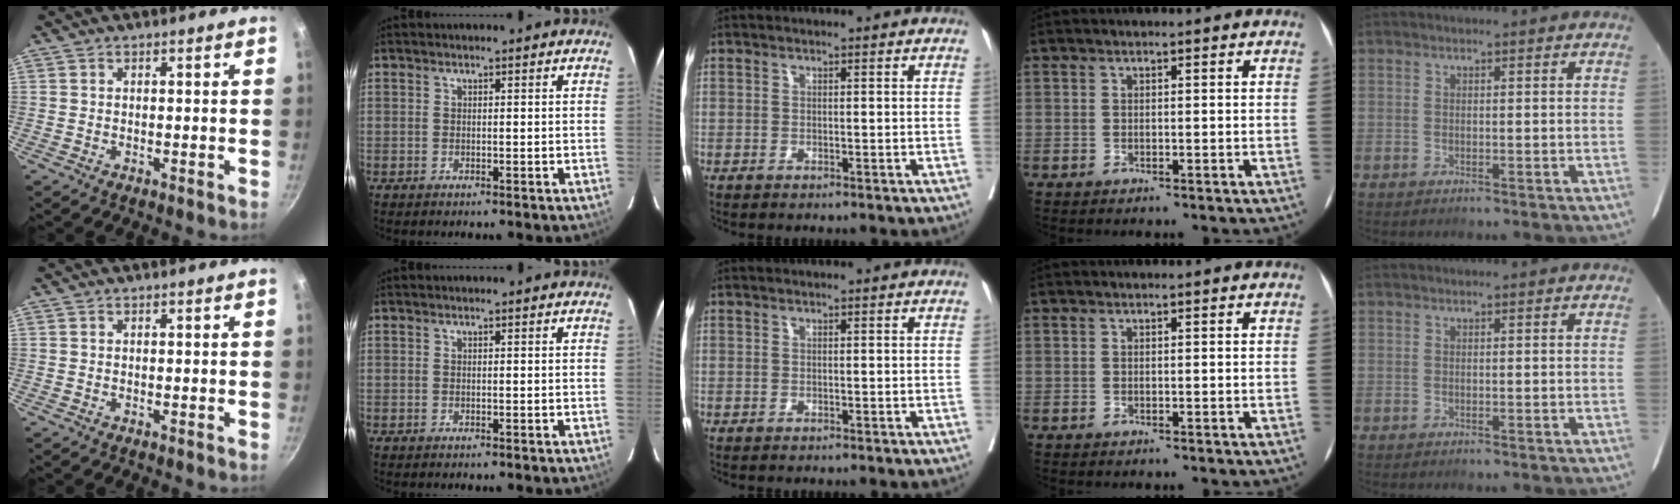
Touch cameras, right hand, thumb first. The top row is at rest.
{}